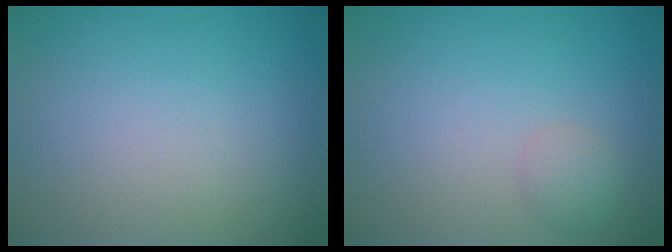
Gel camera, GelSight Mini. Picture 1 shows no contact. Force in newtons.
{"total": 1.5, "press": 1.5, "slide": 0.1}